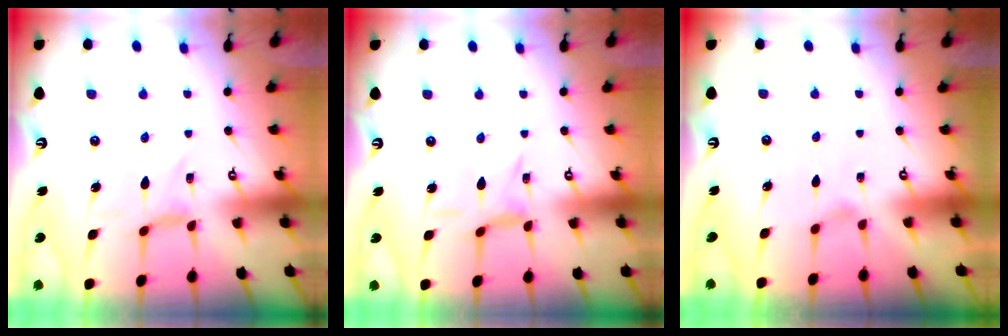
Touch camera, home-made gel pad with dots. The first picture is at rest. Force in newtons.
{"total": 0.6, "press": 0.5, "slide": 0.3}
{"total": 0.0}